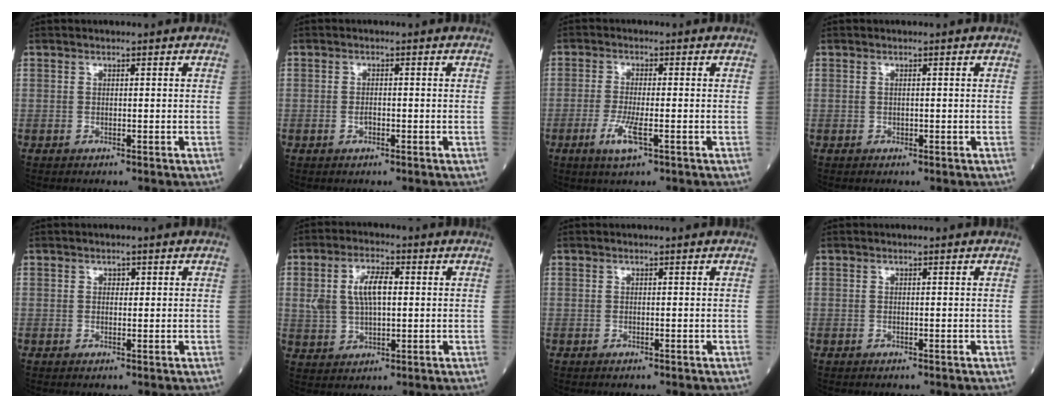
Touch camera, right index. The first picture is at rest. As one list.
[{"total": 1.2, "force": [-0.4, 0.6, 1.0], "torque": [-0.019, 0.002, -0.007]}, {"total": 4.6, "force": [-1.9, 0.6, 4.2], "torque": [-0.090, -0.008, -0.036]}, {"total": 0.0}, {"total": 0.9, "force": [0.4, 0.6, 0.5], "torque": [-0.007, -0.002, 0.005]}, {"total": 7.7, "force": [1.4, 3.5, 6.7], "torque": [-0.141, 0.020, 0.034]}, {"total": 0.0}, {"total": 0.0}]